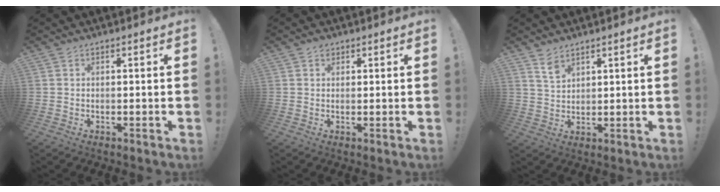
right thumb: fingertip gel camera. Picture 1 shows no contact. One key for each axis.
{"total": 1.3, "fx": 0.9, "fy": 0.9, "fz": 0.4, "tx": 0.008, "ty": -0.004, "tz": 0.014}
{"total": 5.1, "fx": 3.7, "fy": 2.9, "fz": 2.0, "tx": -0.026, "ty": -0.025, "tz": 0.068}